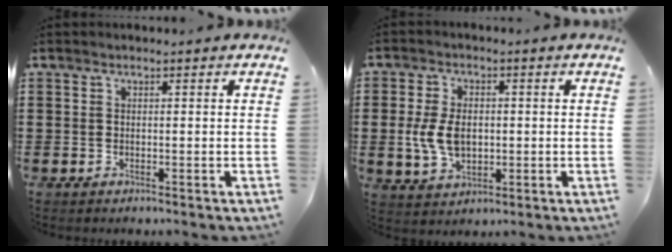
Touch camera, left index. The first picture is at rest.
{"total": 6.8, "force": [-0.2, 4.4, 5.2], "torque": [-0.120, 0.000, -0.011]}